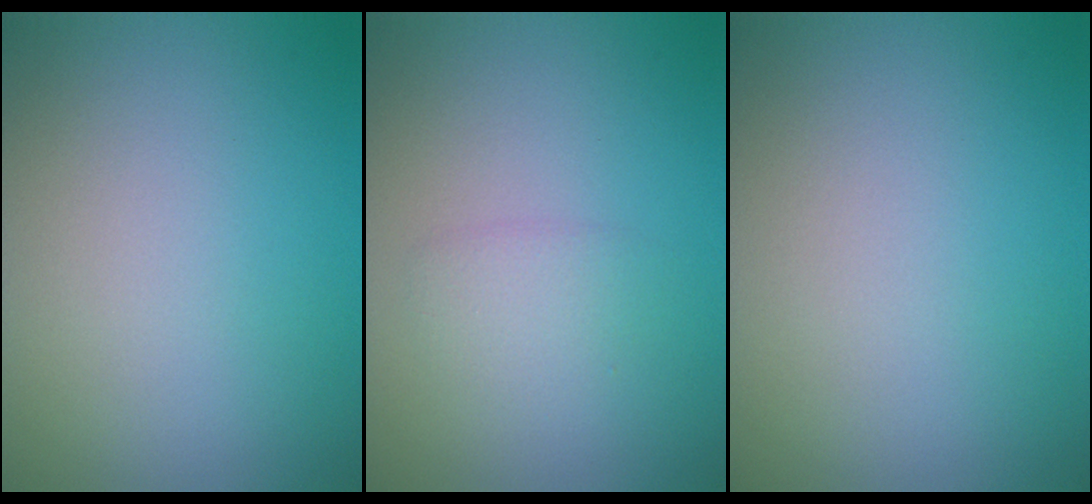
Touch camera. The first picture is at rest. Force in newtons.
{"total": 1.4, "press": 1.4, "slide": 0.0}
{"total": 0.0}